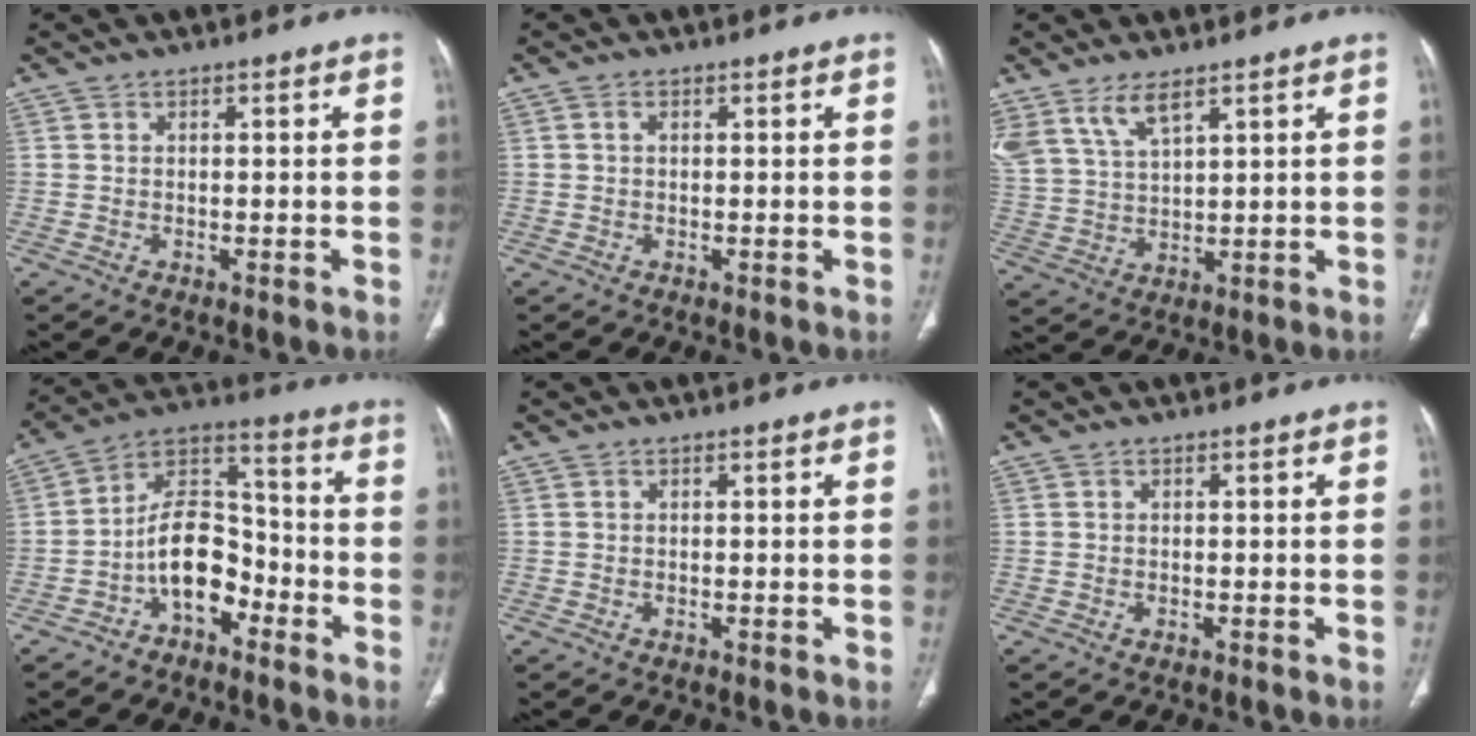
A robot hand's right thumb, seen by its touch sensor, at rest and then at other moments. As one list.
[{"total": 0.8, "force": [0.1, 0.5, 0.5], "torque": [-0.009, 0.004, 0.001]}, {"total": 8.1, "force": [5.5, 2.9, 5.1], "torque": [-0.107, -0.016, 0.122]}, {"total": 12.3, "force": [-5.1, 7.6, 8.3], "torque": [-0.120, 0.066, -0.097]}, {"total": 0.0}, {"total": 0.0}]